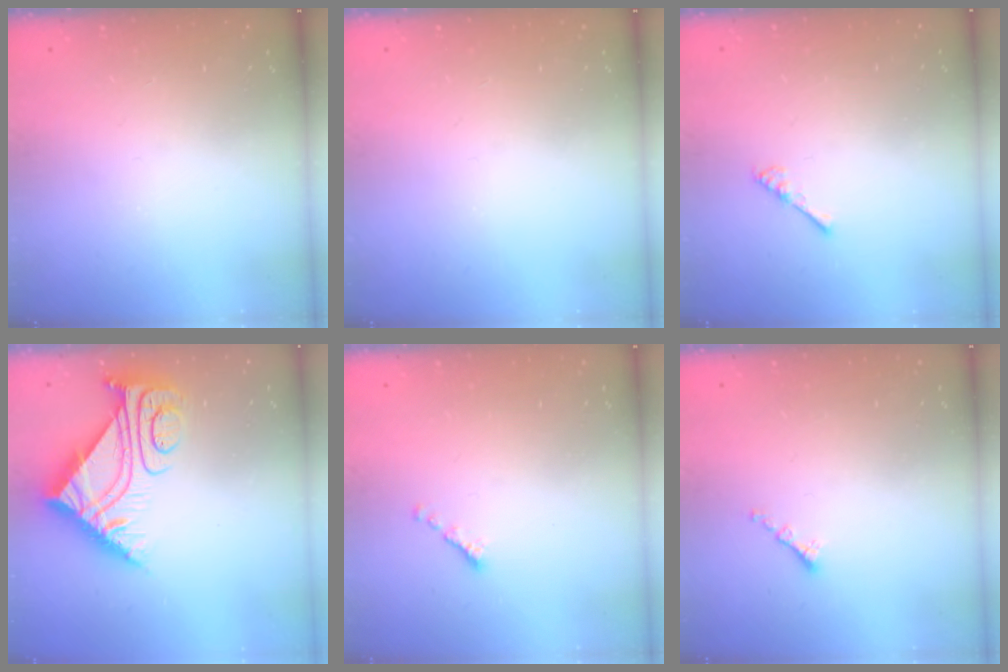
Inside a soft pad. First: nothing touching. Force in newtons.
{"total": 0.0}
{"total": 1.8, "press": 1.7, "slide": 0.4}
{"total": 10.2, "press": 10.1, "slide": 0.8}
{"total": 0.0}
{"total": 0.8, "press": 0.8, "slide": 0.2}